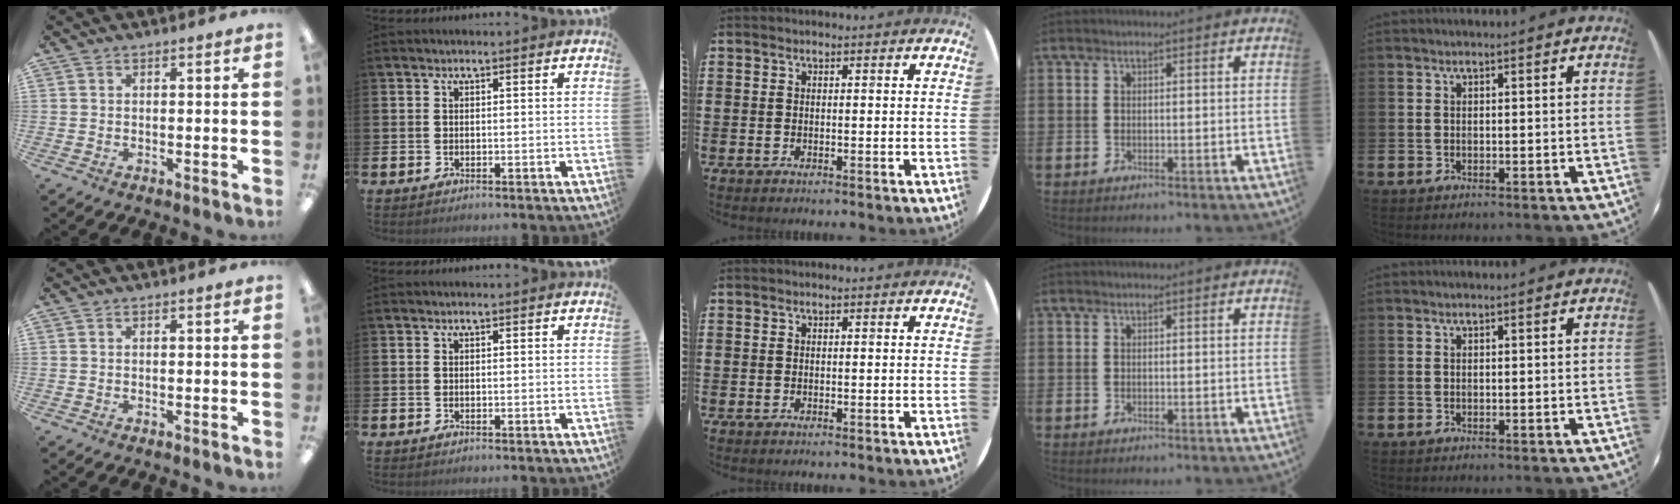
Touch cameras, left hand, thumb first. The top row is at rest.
{}